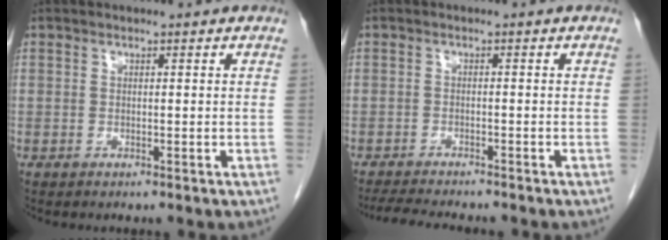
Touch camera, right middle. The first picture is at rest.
{"total": 6.7, "force": [-6.1, 0.6, 2.7], "torque": [-0.041, -0.015, -0.097]}